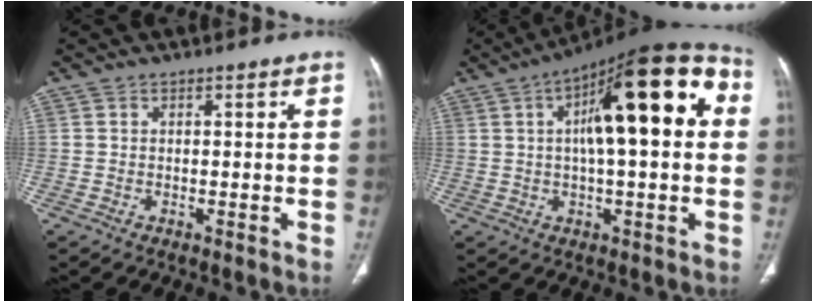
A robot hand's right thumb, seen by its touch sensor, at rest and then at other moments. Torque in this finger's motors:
{"motor_torque": [0.62, 4.39, 1.38, 0.50, 0.21]}